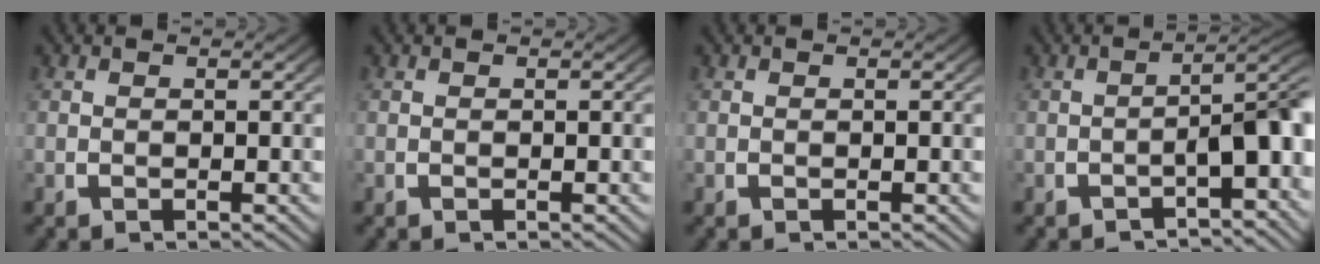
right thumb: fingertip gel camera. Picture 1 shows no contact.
{"total": 0.0}
{"total": 0.0}
{"total": 5.5, "force": [-1.4, 2.2, 4.8], "torque": [-0.079, -0.004, -0.016]}